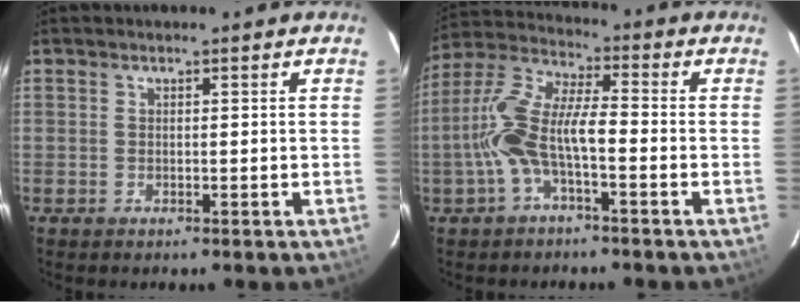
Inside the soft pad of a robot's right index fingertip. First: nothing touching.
{"total": 10.5, "force": [-3.3, 3.0, 9.5], "torque": [-0.211, 0.012, -0.065]}